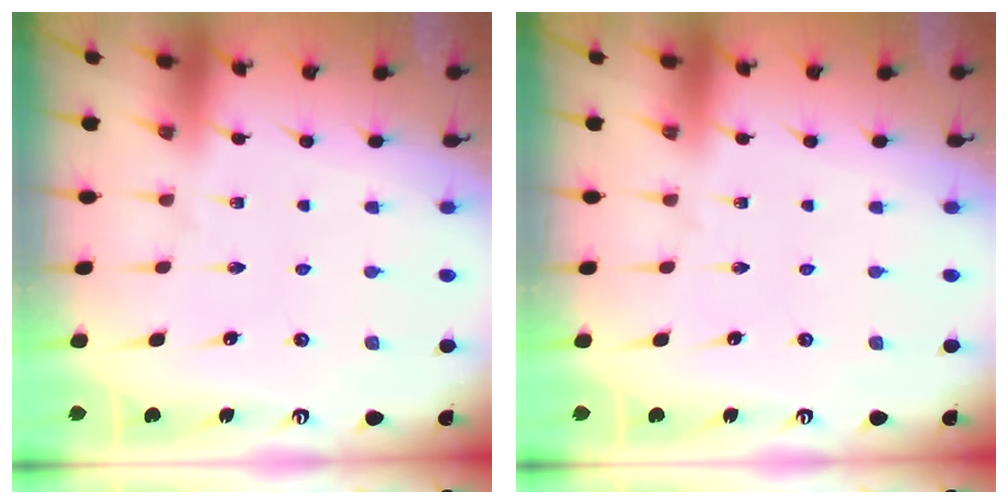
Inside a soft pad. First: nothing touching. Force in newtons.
{"total": 0.0}